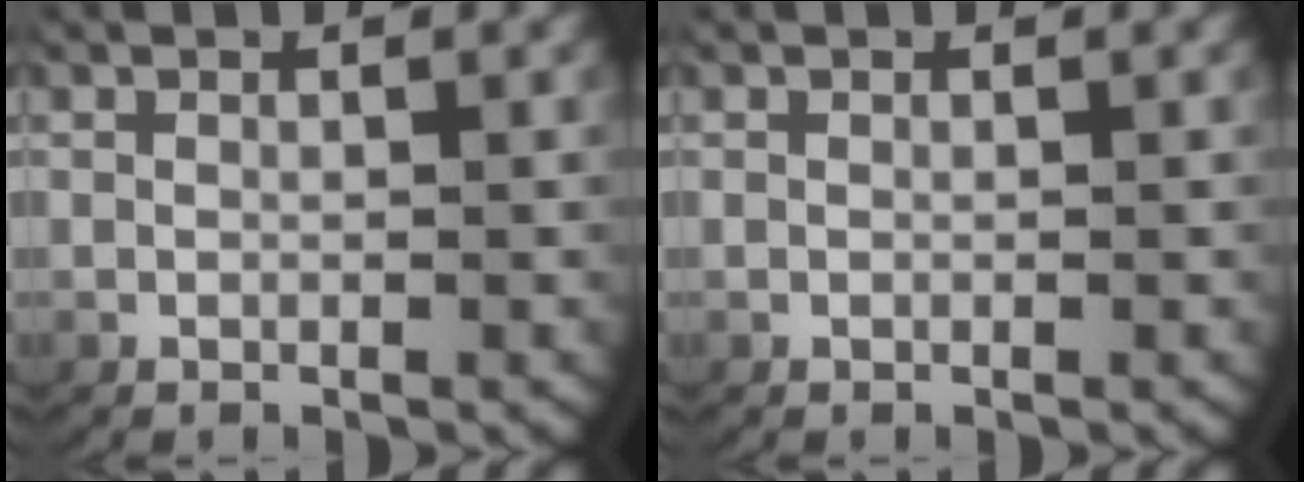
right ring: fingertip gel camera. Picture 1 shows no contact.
{"total": 0.0}